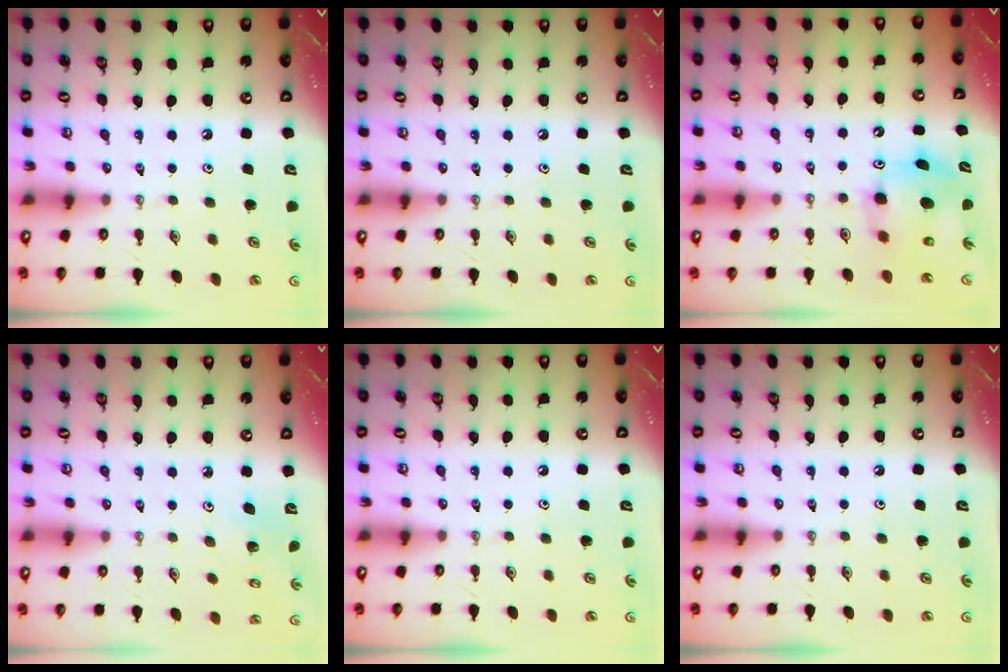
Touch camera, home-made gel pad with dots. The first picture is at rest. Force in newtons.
{"total": 0.0}
{"total": 7.1, "press": 7.1, "slide": 0.1}
{"total": 2.4, "press": 2.4, "slide": 0.2}
{"total": 0.0}
{"total": 0.0}